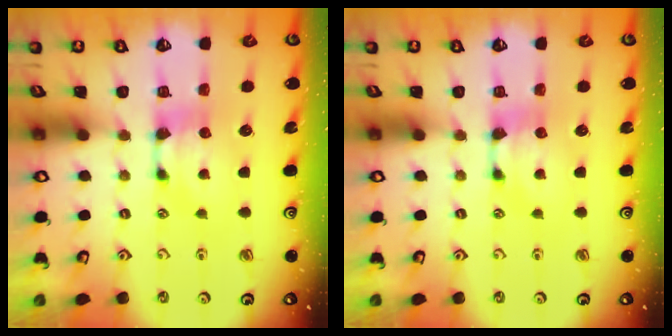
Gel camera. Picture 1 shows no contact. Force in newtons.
{"total": 0.0}